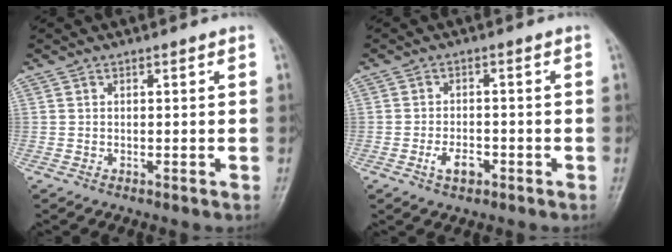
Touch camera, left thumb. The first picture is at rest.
{"total": 3.8, "force": [-1.8, 2.1, 2.6], "torque": [-0.042, 0.011, -0.030]}